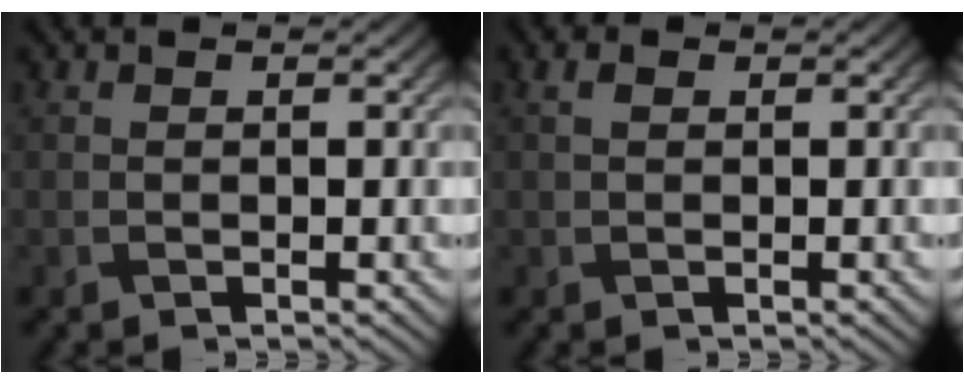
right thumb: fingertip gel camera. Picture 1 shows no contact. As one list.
[{"total": 1.1, "force": [0.3, 0.7, 0.8], "torque": [-0.015, 0.005, 0.003]}]